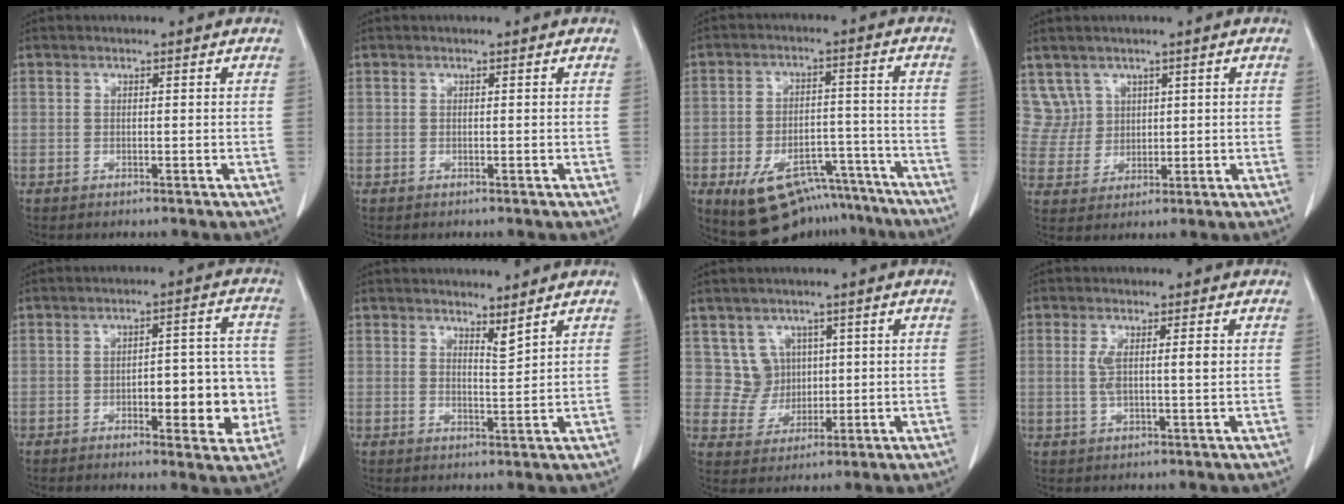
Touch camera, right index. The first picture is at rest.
{"total": 0.0}
{"total": 13.9, "force": [-10.1, 7.3, 6.1], "torque": [-0.078, 0.037, -0.145]}
{"total": 5.0, "force": [2.8, 4.1, -0.5], "torque": [0.020, 0.006, 0.061]}
{"total": 10.5, "force": [-2.4, 3.7, 9.5], "torque": [-0.113, 0.027, -0.025]}
{"total": 2.1, "force": [1.9, 0.0, 0.9], "torque": [-0.018, -0.013, 0.038]}
{"total": 5.1, "force": [1.8, 4.7, 0.2], "torque": [-0.002, 0.013, 0.039]}
{"total": 4.2, "force": [0.5, 0.8, 4.1], "torque": [-0.078, 0.007, 0.010]}